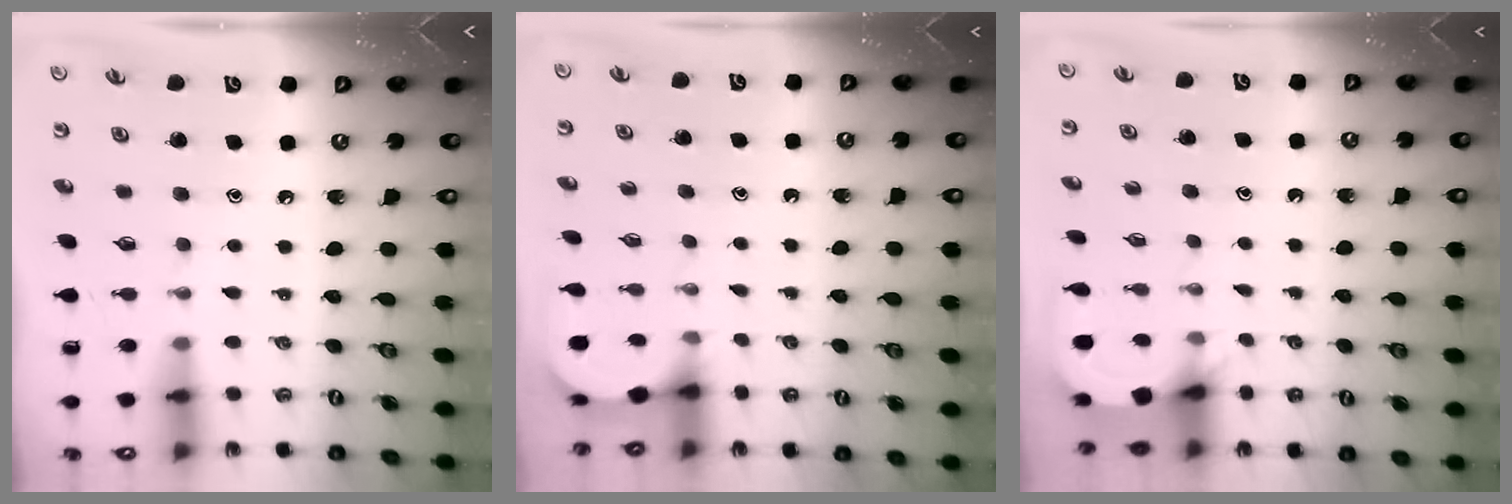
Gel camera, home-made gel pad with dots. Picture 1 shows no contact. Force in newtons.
{"total": 2.6, "press": 2.6, "slide": 0.2}
{"total": 3.5, "press": 3.4, "slide": 0.4}